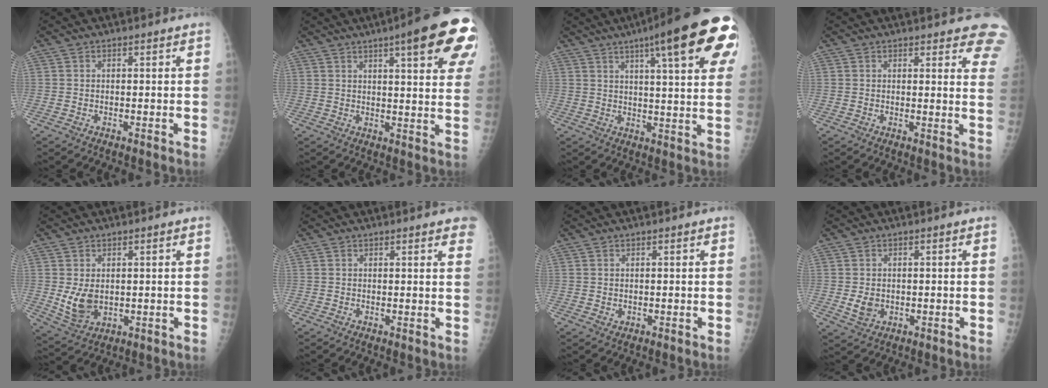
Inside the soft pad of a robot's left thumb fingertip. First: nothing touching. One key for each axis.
{"total": 18.3, "fx": 9.5, "fy": 3.7, "fz": 15.2, "tx": -0.180, "ty": -0.024, "tz": 0.111}
{"total": 22.2, "fx": 10.8, "fy": 4.0, "fz": 19.0, "tx": -0.250, "ty": -0.011, "tz": 0.137}
{"total": 9.0, "fx": 7.4, "fy": 2.6, "fz": 4.4, "tx": -0.008, "ty": -0.030, "tz": 0.060}
{"total": 6.3, "fx": 0.3, "fy": 4.5, "fz": 4.5, "tx": -0.072, "ty": -0.014, "tz": 0.022}
{"total": 4.9, "fx": 3.7, "fy": 1.0, "fz": 3.1, "tx": -0.023, "ty": -0.004, "tz": 0.030}
{"total": 0.7, "fx": 0.2, "fy": 0.6, "fz": 0.3, "tx": -0.001, "ty": 0.000, "tz": 0.003}
{"total": 3.4, "fx": -0.3, "fy": 2.7, "fz": 2.0, "tx": -0.027, "ty": -0.003, "tz": 0.003}